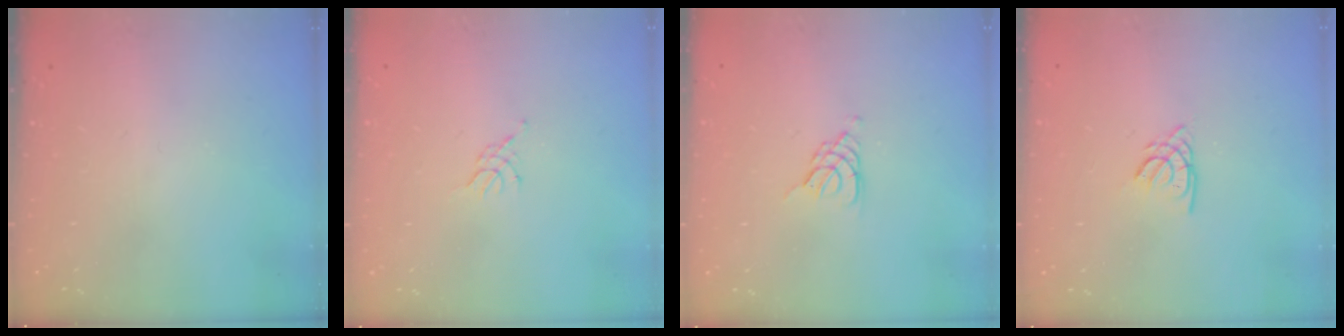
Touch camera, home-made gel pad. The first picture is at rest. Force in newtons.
{"total": 2.3, "press": 2.2, "slide": 0.5}
{"total": 4.1, "press": 4.1, "slide": 0.6}
{"total": 1.8, "press": 1.8, "slide": 0.3}